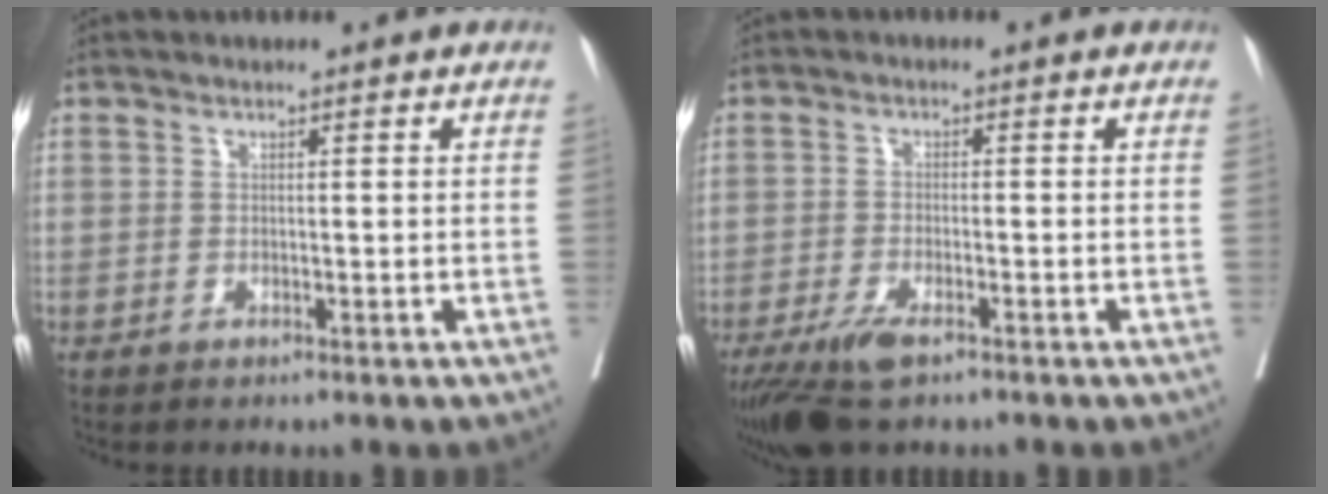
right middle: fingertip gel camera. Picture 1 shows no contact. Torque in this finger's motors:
{"motor_torque": [0.15, -0.08, 0.10, 0.03]}